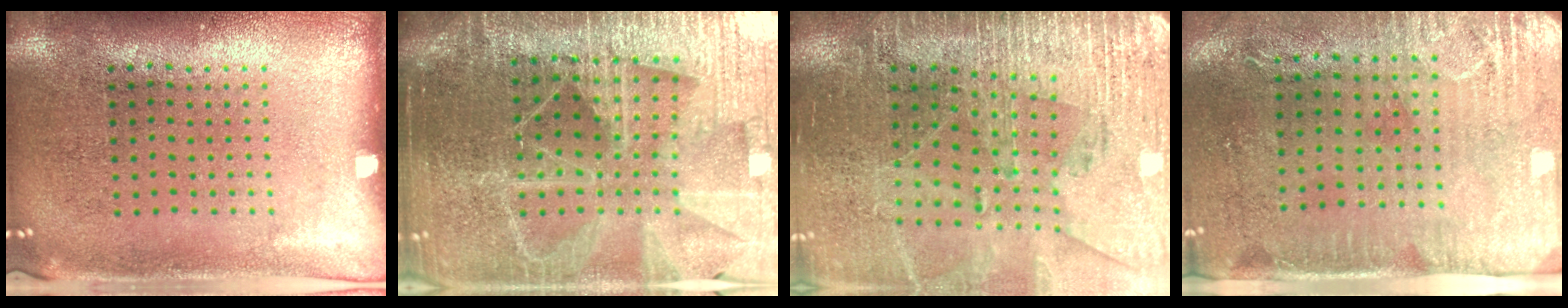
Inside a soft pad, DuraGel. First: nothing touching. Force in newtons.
{"total": 5.5, "press": 4.9, "slide": 2.4}
{"total": 3.2, "press": 3.2, "slide": 0.3}
{"total": 2.9, "press": 2.4, "slide": 1.6}